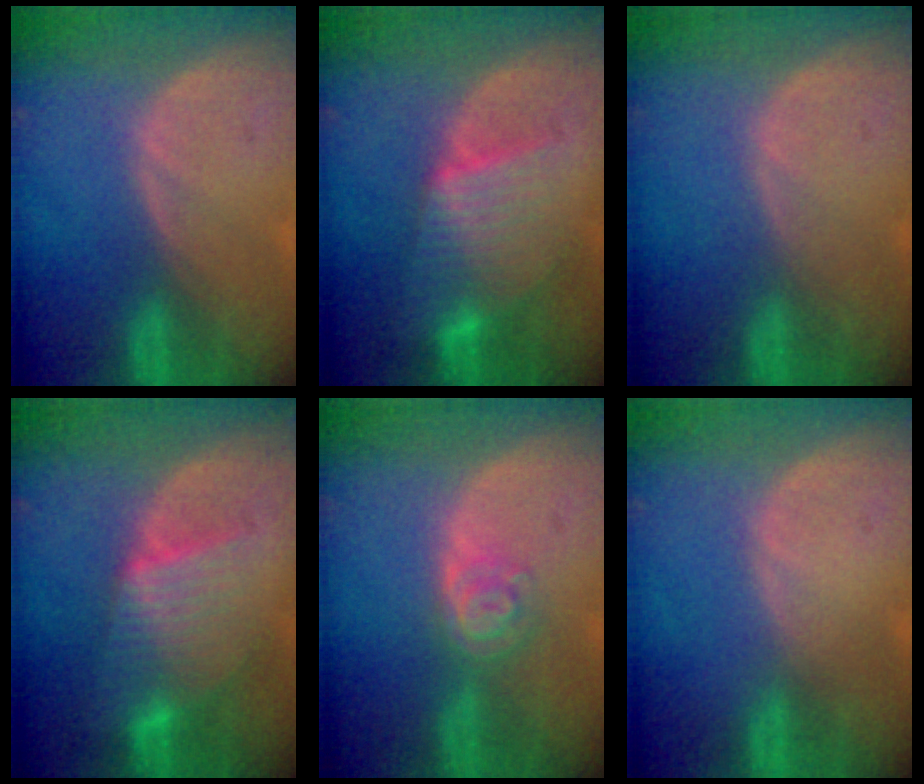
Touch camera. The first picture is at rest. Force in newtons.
{"total": 7.6, "press": 7.6, "slide": 0.2}
{"total": 0.0}
{"total": 7.6, "press": 7.6, "slide": 0.2}
{"total": 4.6, "press": 4.0, "slide": 2.3}
{"total": 0.0}